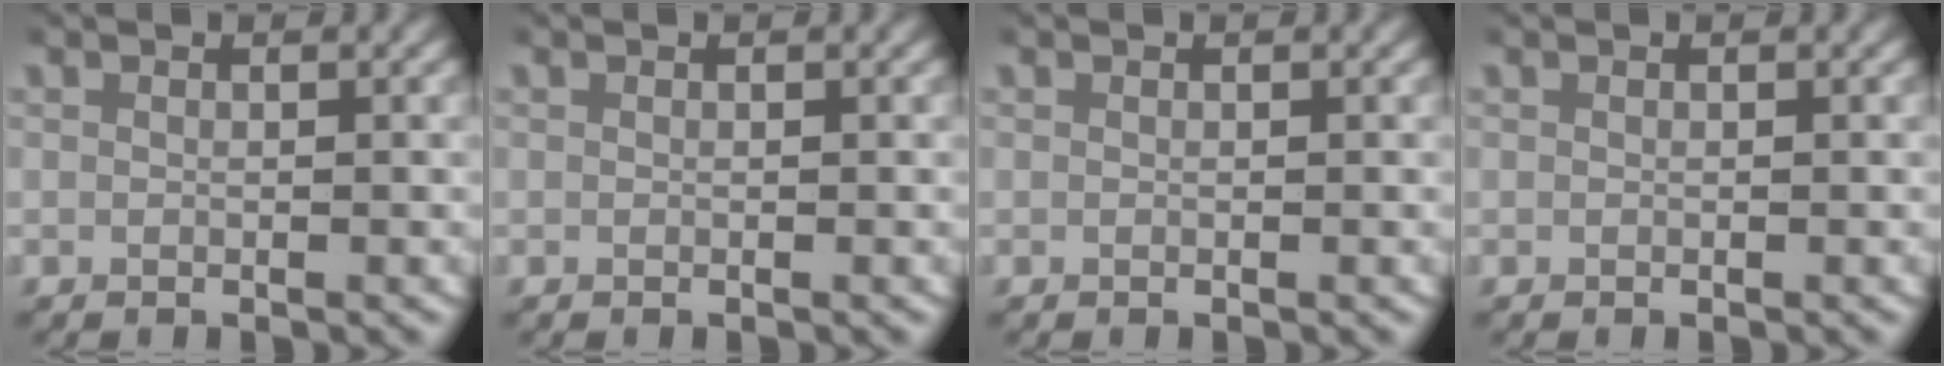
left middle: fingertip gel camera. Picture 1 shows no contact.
{"total": 0.0}
{"total": 0.0}
{"total": 0.0}